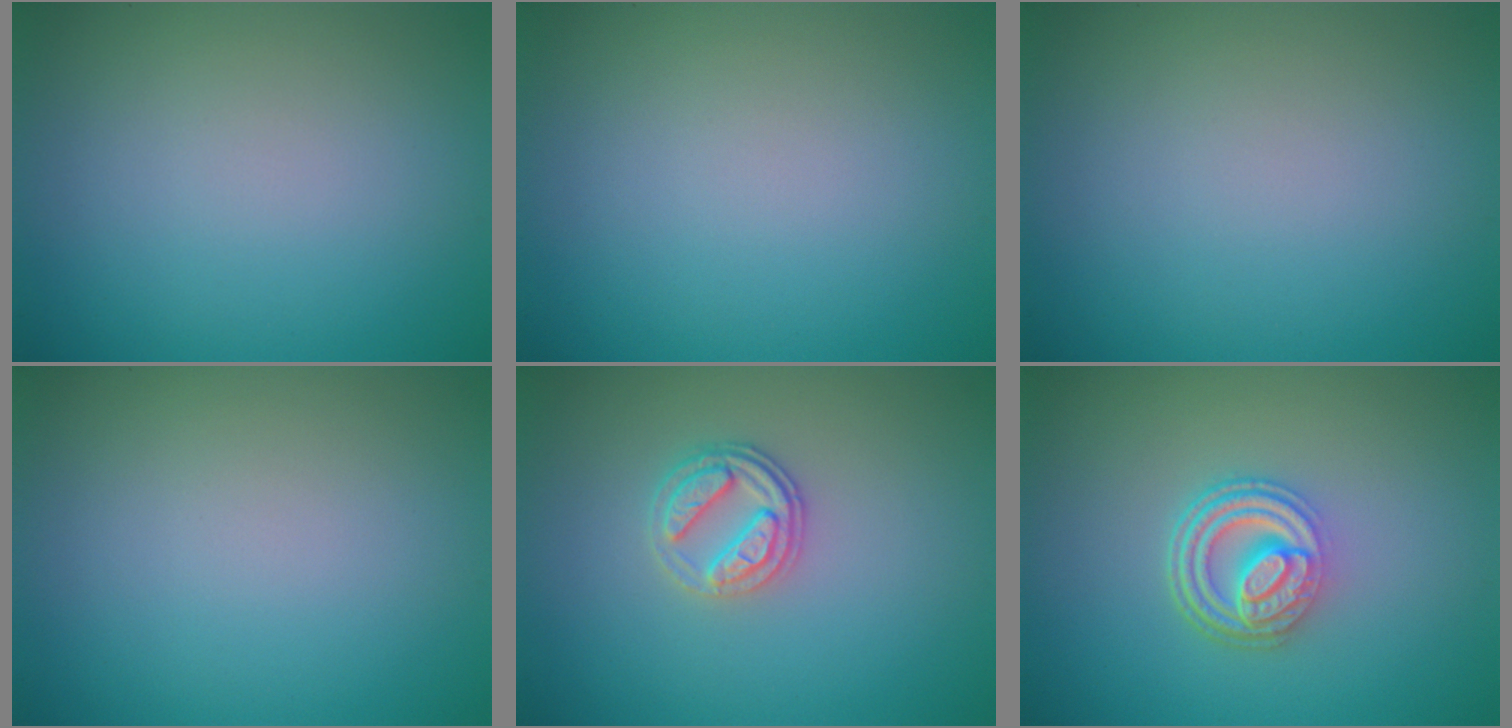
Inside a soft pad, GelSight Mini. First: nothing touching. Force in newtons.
{"total": 0.0}
{"total": 0.0}
{"total": 0.0}
{"total": 2.7, "press": 2.5, "slide": 0.9}
{"total": 4.8, "press": 3.4, "slide": 3.3}